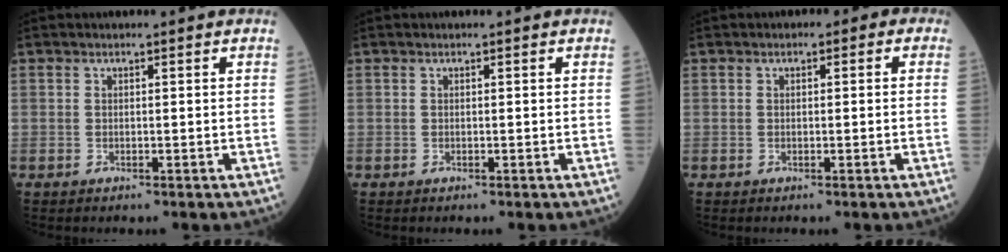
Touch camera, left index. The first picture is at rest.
{"total": 0.0}
{"total": 1.3, "force": [0.1, 1.0, 0.9], "torque": [-0.009, 0.011, -0.005]}